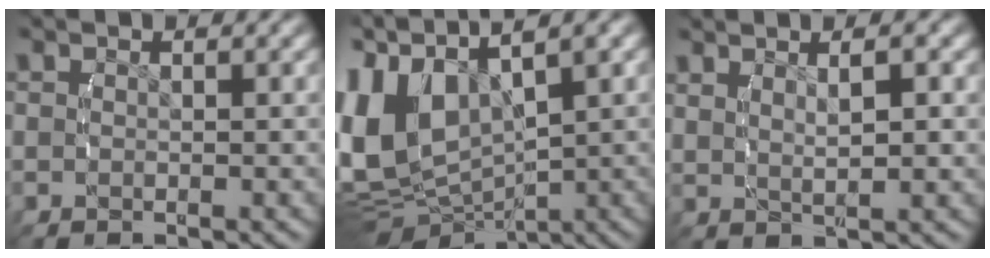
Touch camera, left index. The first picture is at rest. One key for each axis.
{"total": 14.4, "fx": 0.0, "fy": 11.4, "fz": 8.8, "tx": -0.208, "ty": -0.031, "tz": 0.004}
{"total": 3.8, "fx": 2.1, "fy": 0.9, "fz": 3.0, "tx": -0.041, "ty": 0.010, "tz": 0.040}